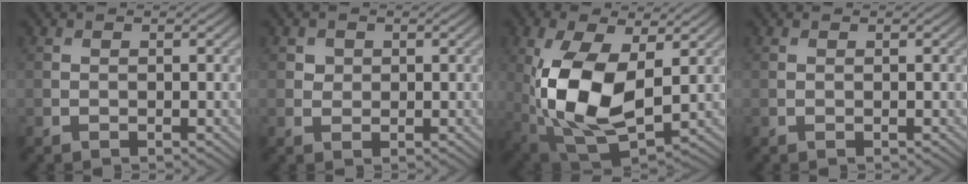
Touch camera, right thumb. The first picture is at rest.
{"total": 1.4, "force": [0.5, 1.2, 0.3], "torque": [-0.005, -0.003, 0.008]}
{"total": 13.4, "force": [0.4, 7.0, 11.4], "torque": [-0.249, -0.004, 0.012]}
{"total": 0.0}